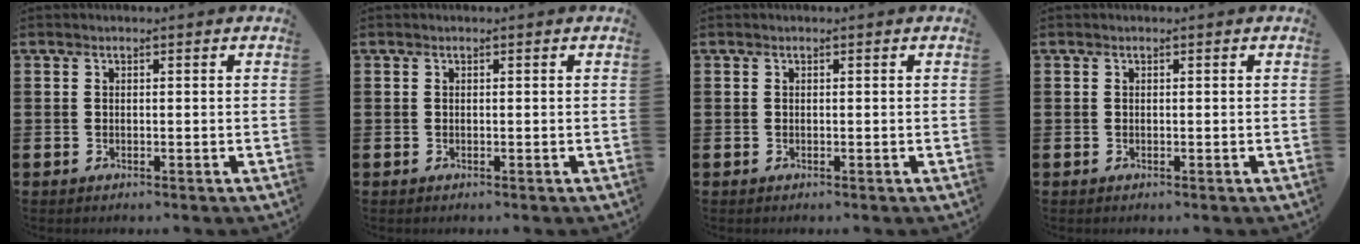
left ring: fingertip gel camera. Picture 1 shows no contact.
{"total": 0.0}
{"total": 0.0}
{"total": 0.0}